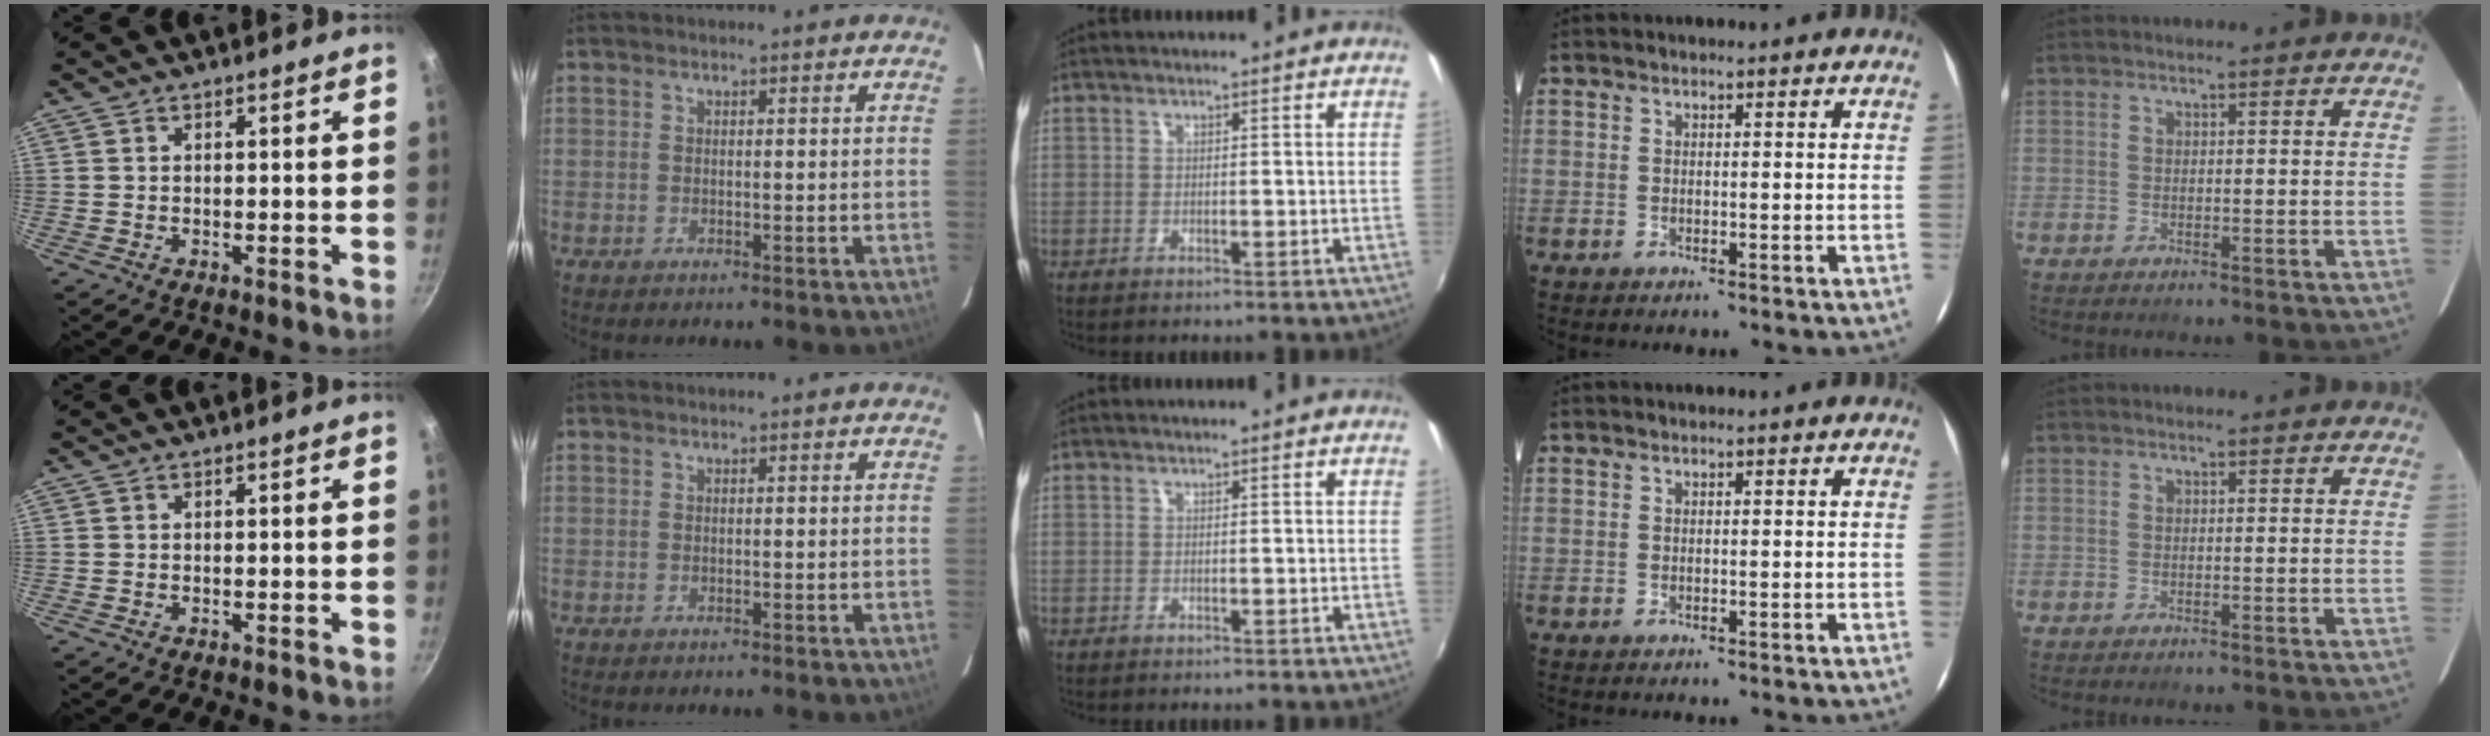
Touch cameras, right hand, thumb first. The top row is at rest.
{}